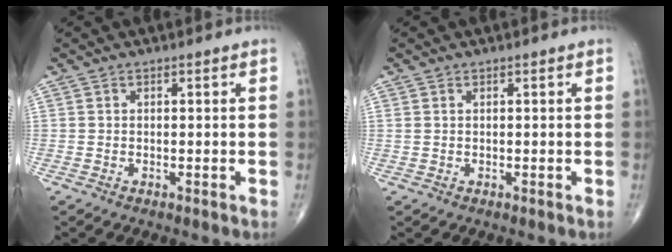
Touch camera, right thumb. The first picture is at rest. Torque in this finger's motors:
{"motor_torque": [0.23, -0.53, 0.14, 0.27, 0.05]}